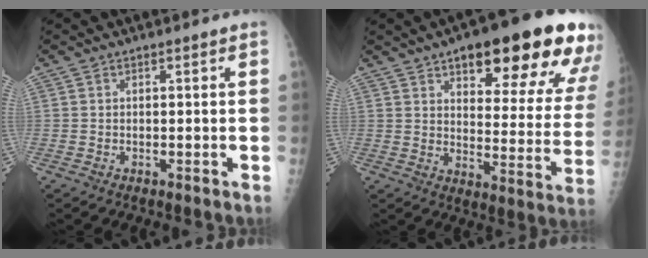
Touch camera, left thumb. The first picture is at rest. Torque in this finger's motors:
{"motor_torque": [2.43, 2.43, 1.34, -1.43, 0.16]}